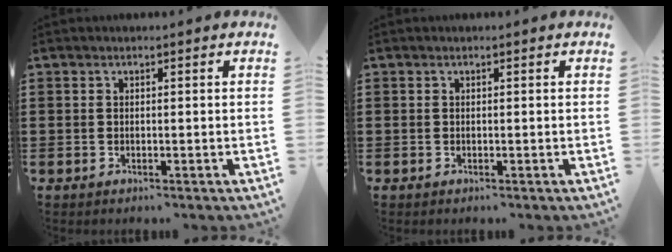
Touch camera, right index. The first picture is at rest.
{"total": 0.0}